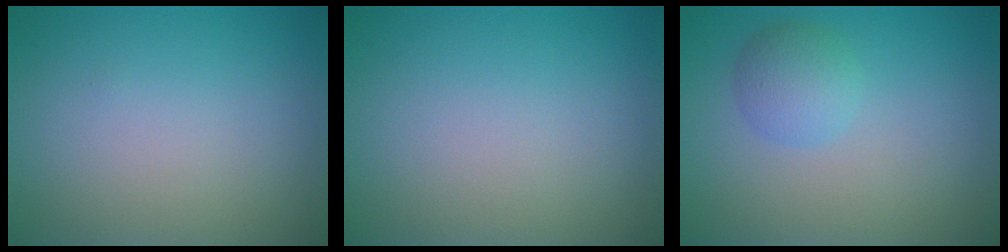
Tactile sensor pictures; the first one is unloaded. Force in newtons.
{"total": 0.0}
{"total": 2.5, "press": 2.5, "slide": 0.2}